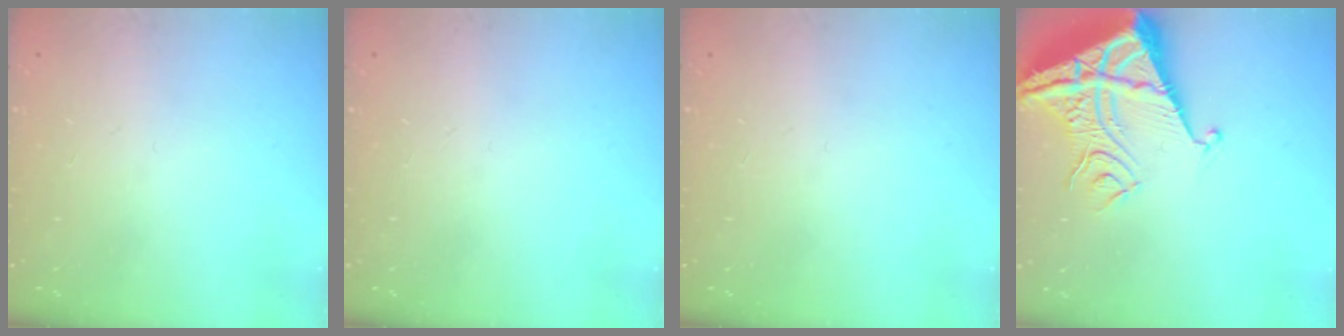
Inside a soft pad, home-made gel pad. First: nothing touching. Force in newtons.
{"total": 0.0}
{"total": 0.0}
{"total": 11.5, "press": 11.5, "slide": 1.2}